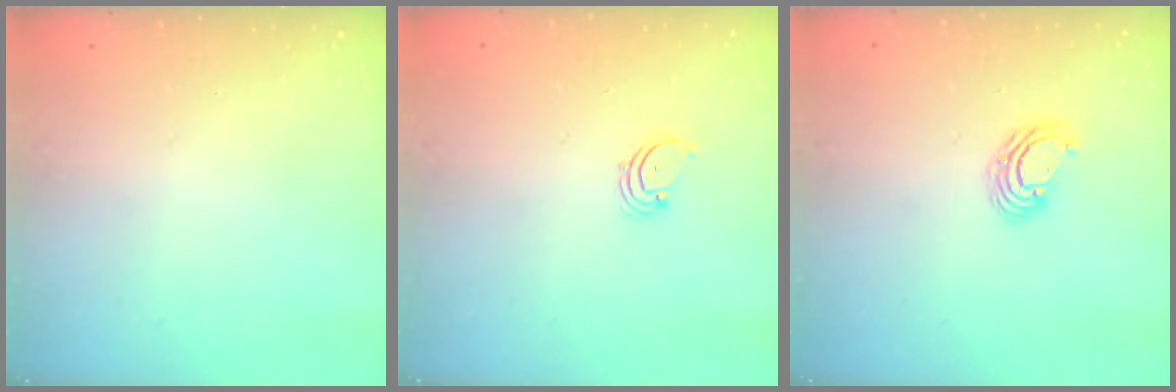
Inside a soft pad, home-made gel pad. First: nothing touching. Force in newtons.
{"total": 1.7, "press": 1.6, "slide": 0.2}
{"total": 4.9, "press": 4.8, "slide": 0.2}